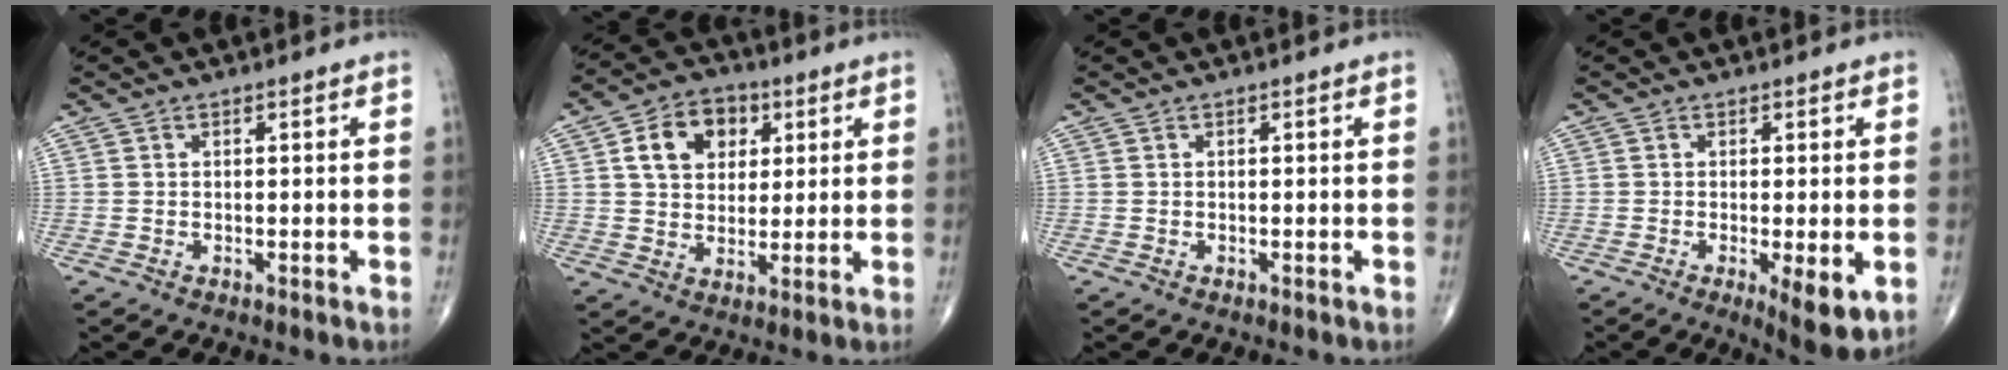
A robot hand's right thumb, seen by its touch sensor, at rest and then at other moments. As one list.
[{"total": 10.5, "force": [3.4, 7.8, 6.1], "torque": [-0.070, -0.004, 0.054]}, {"total": 0.0}, {"total": 6.5, "force": [-1.7, 1.7, 6.1], "torque": [-0.090, -0.020, -0.025]}]